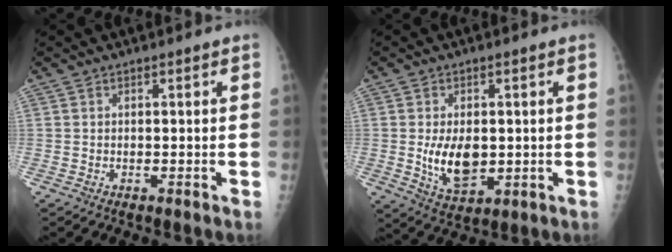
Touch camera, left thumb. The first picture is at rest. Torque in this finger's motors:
{"motor_torque": [0.16, 0.16, 0.60, -0.02, 0.08]}